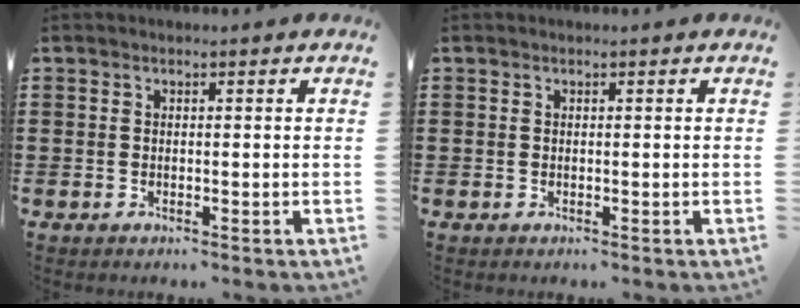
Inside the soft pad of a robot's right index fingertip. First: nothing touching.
{"total": 0.0}